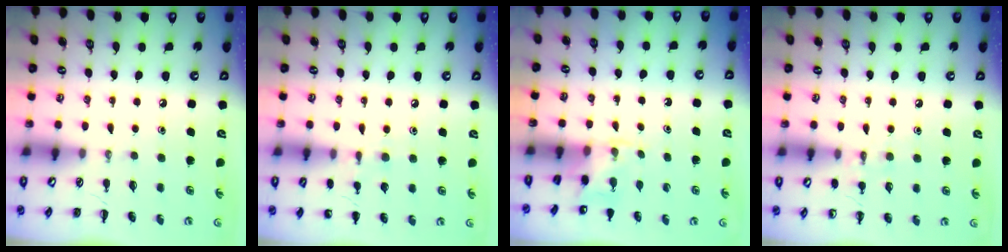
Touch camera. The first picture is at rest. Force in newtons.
{"total": 6.7, "press": 6.5, "slide": 1.9}
{"total": 3.6, "press": 3.4, "slide": 1.2}
{"total": 6.7, "press": 6.6, "slide": 1.6}